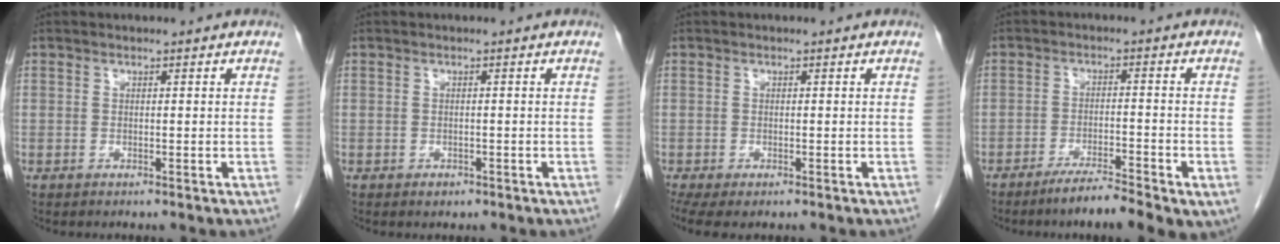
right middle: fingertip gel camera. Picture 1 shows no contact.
{"total": 0.9, "force": [-0.6, 0.6, 0.3], "torque": [-0.008, 0.001, -0.004]}
{"total": 5.6, "force": [-3.6, 2.4, 3.5], "torque": [-0.077, -0.016, -0.059]}
{"total": 7.5, "force": [-4.8, 0.9, 5.7], "torque": [-0.091, -0.008, -0.076]}